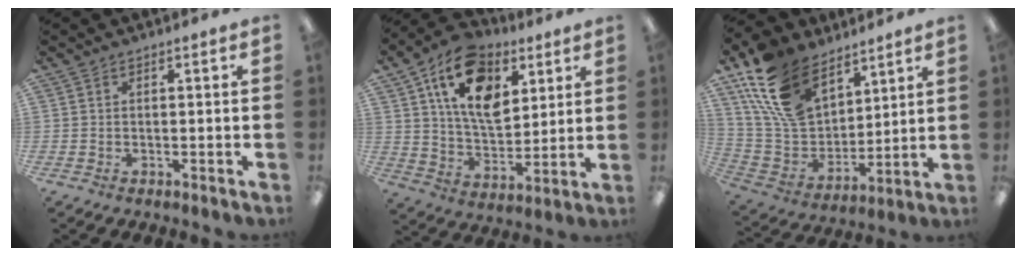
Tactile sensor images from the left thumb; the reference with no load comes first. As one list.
[{"total": 16.8, "force": [8.4, 10.5, 10.0], "torque": [-0.166, -0.023, 0.155]}, {"total": 19.1, "force": [12.1, 11.4, 9.4], "torque": [-0.208, -0.051, 0.232]}]